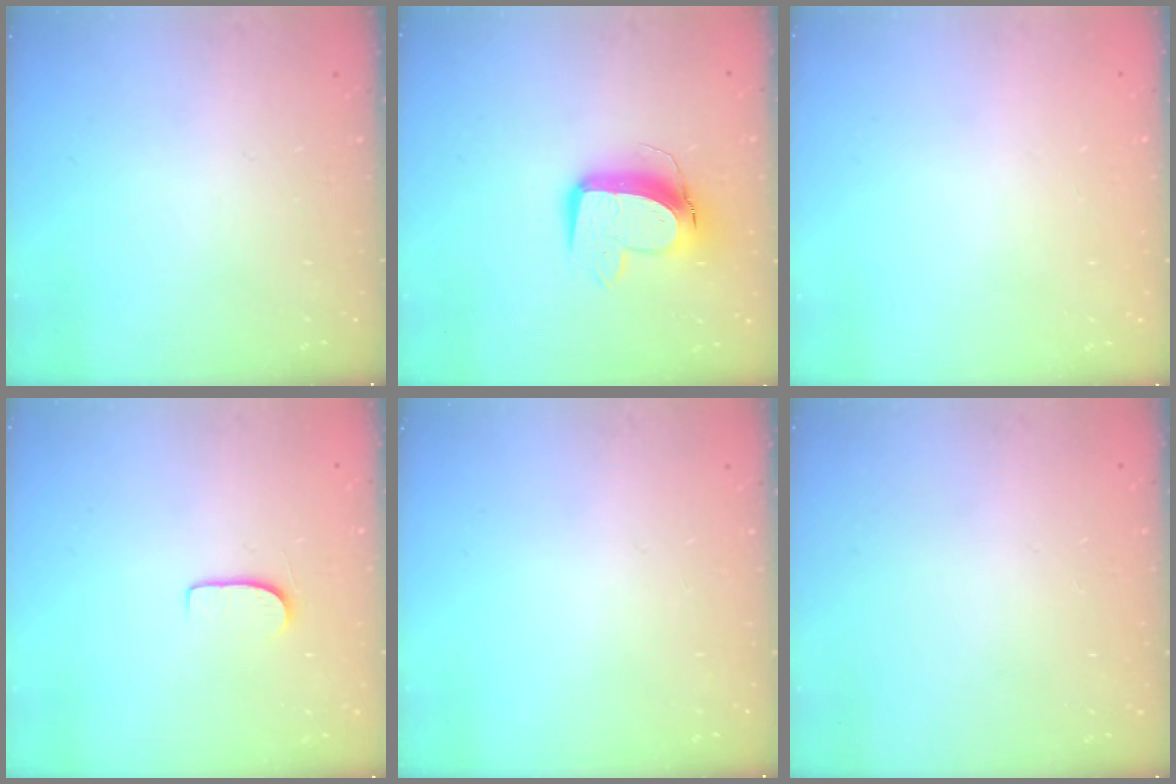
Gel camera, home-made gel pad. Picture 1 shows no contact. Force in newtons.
{"total": 12.1, "press": 12.0, "slide": 1.4}
{"total": 0.0}
{"total": 5.9, "press": 5.9, "slide": 0.5}
{"total": 0.0}
{"total": 0.0}